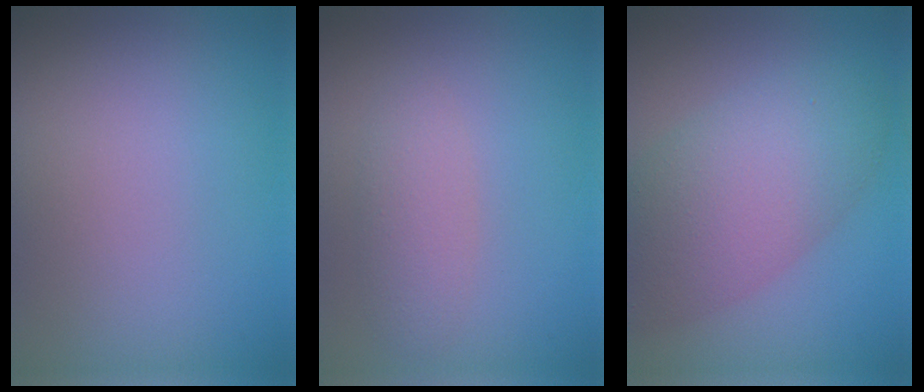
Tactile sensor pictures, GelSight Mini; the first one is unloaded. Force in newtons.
{"total": 2.1, "press": 2.1, "slide": 0.1}
{"total": 7.6, "press": 7.6, "slide": 0.1}